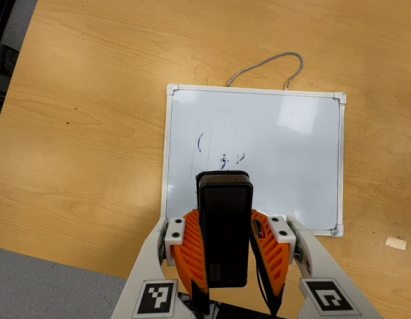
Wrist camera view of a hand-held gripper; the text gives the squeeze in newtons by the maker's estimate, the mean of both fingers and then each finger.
{"total": 6.2, "left": 5.5, "right": 6.8}